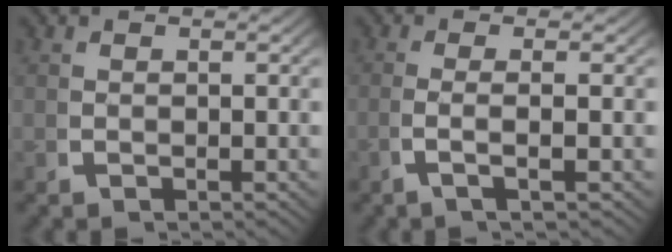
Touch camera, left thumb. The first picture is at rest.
{"total": 2.7, "force": [-0.4, 0.0, 2.7], "torque": [-0.066, -0.005, -0.007]}